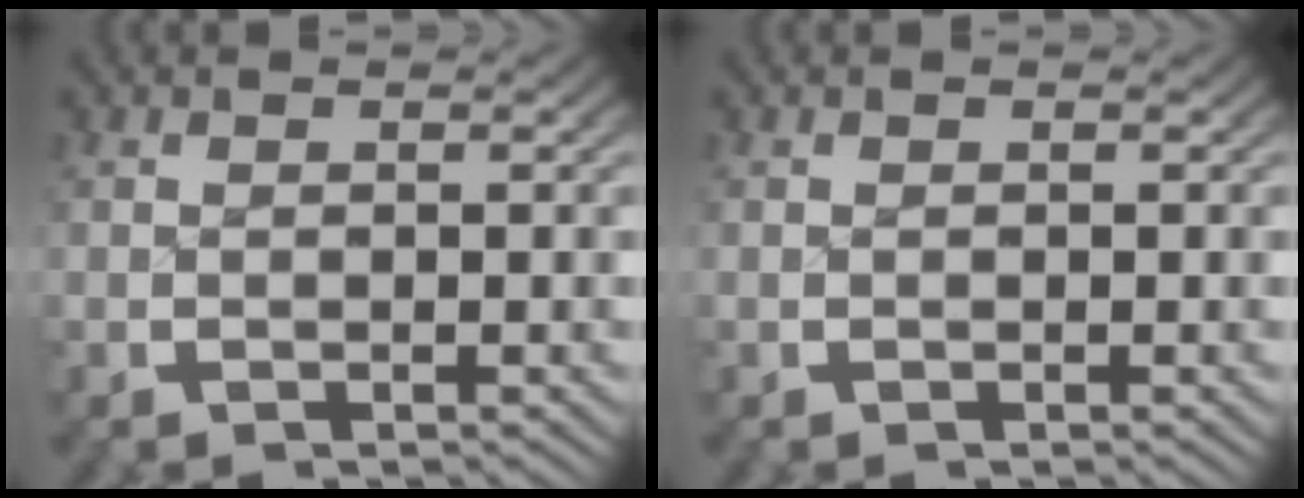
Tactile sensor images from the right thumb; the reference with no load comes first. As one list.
[{"total": 0.0}]